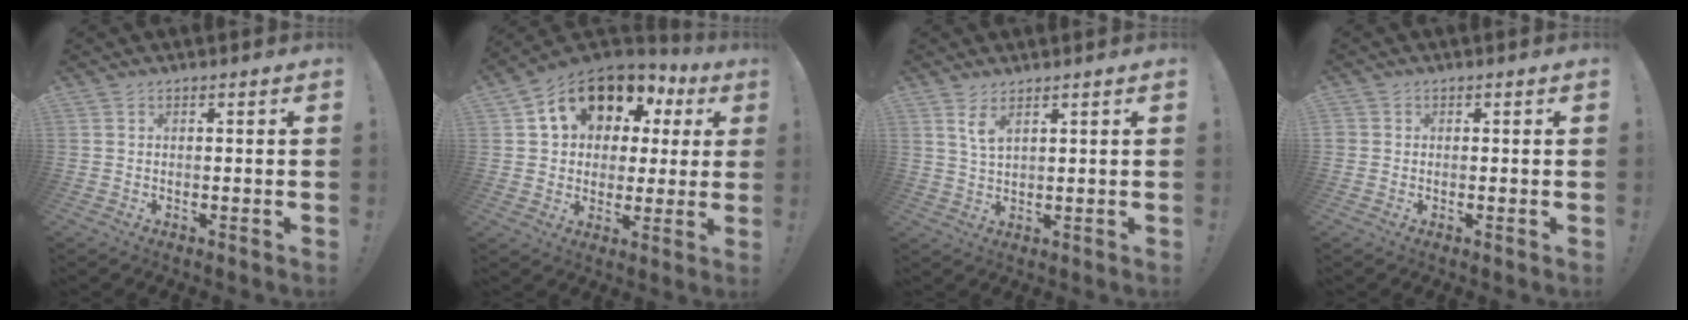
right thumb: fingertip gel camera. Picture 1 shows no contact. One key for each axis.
{"total": 14.3, "fx": 7.6, "fy": 9.6, "fz": 7.5, "tx": -0.126, "ty": -0.039, "tz": 0.141}
{"total": 3.9, "fx": 2.5, "fy": 1.1, "fz": 2.8, "tx": -0.057, "ty": -0.012, "tz": 0.044}
{"total": 1.1, "fx": 0.0, "fy": 1.1, "fz": 0.3, "tx": -0.006, "ty": 0.004, "tz": 0.001}